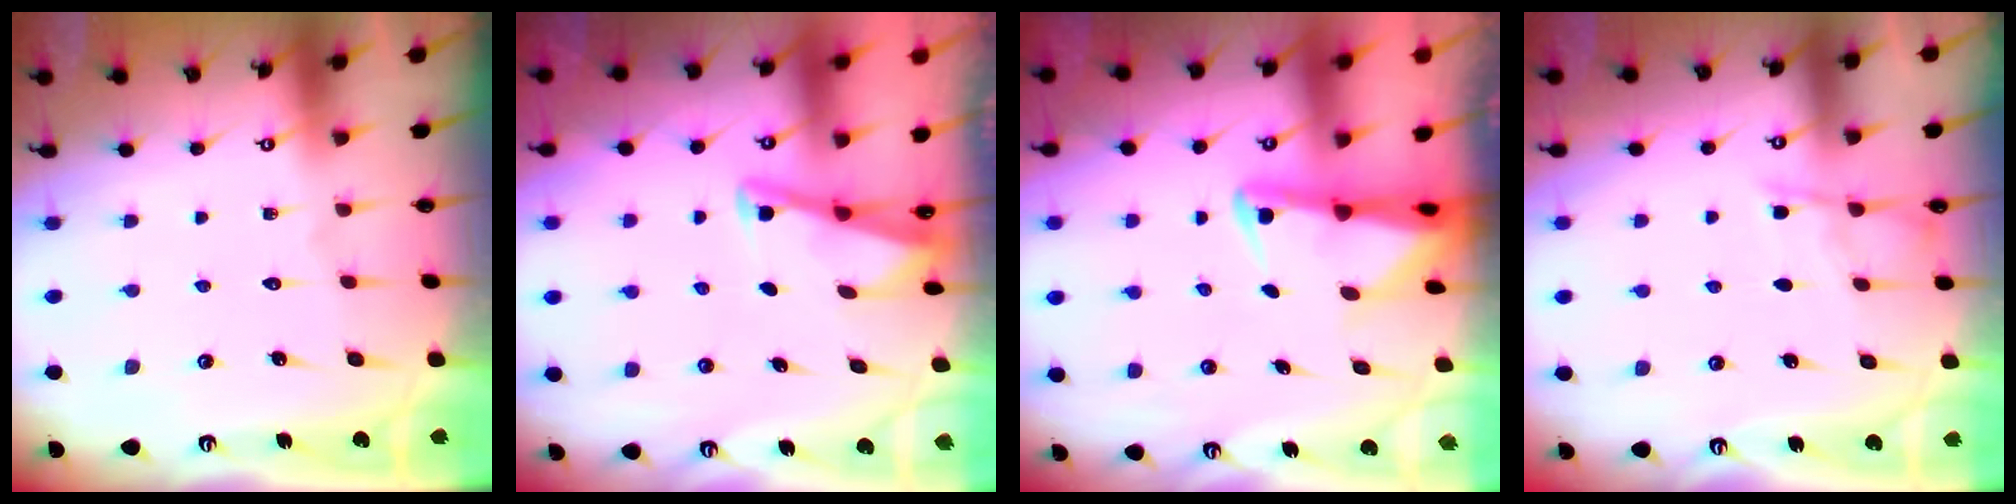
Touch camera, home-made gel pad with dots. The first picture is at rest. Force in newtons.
{"total": 2.8, "press": 2.8, "slide": 0.4}
{"total": 2.5, "press": 2.5, "slide": 0.4}
{"total": 5.6, "press": 5.6, "slide": 0.6}